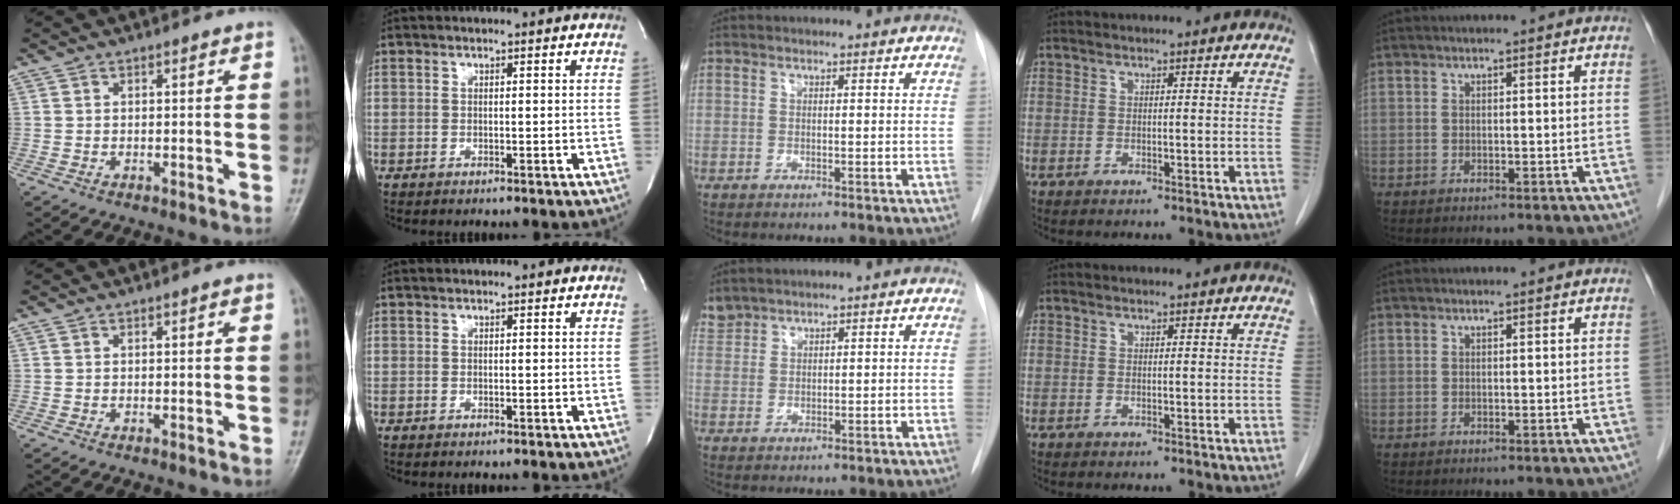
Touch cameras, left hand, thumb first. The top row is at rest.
{"thumb": {"total": 0.8, "force": [0.2, 0.2, 0.7], "torque": [-0.009, 0.001, 0.001]}, "middle": {"total": 2.5, "force": [2.4, 0.7, -0.2], "torque": [0.001, 0.015, 0.054]}}